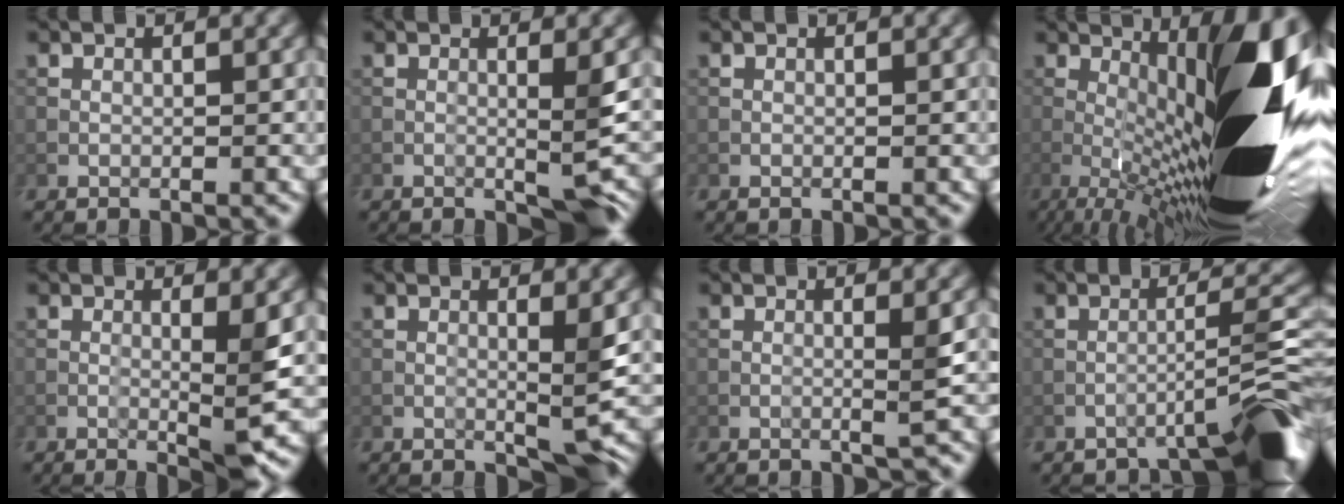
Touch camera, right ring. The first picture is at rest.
{"total": 3.0, "force": [-0.1, 0.4, 3.0], "torque": [-0.038, 0.001, -0.002]}
{"total": 0.0}
{"total": 19.8, "force": [-0.7, 4.8, 19.2], "torque": [-0.272, 0.024, -0.021]}
{"total": 3.3, "force": [-0.1, 0.2, 3.3], "torque": [-0.054, -0.006, -0.003]}
{"total": 2.7, "force": [0.2, 0.3, 2.7], "torque": [-0.038, -0.003, 0.002]}
{"total": 1.9, "force": [-0.1, 0.2, 1.9], "torque": [-0.025, 0.002, -0.009]}
{"total": 5.7, "force": [-4.2, 0.1, 3.9], "torque": [-0.046, 0.027, -0.076]}